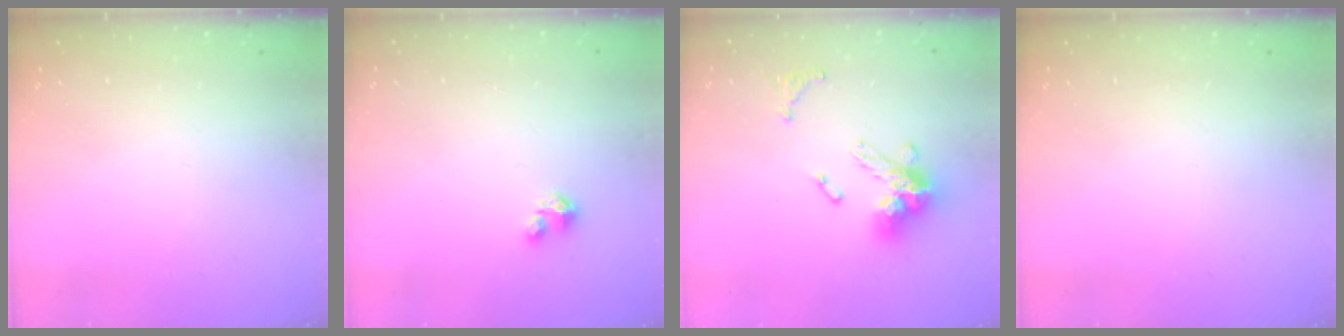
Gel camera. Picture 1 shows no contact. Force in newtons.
{"total": 1.6, "press": 1.6, "slide": 0.1}
{"total": 13.4, "press": 13.4, "slide": 0.9}
{"total": 0.0}